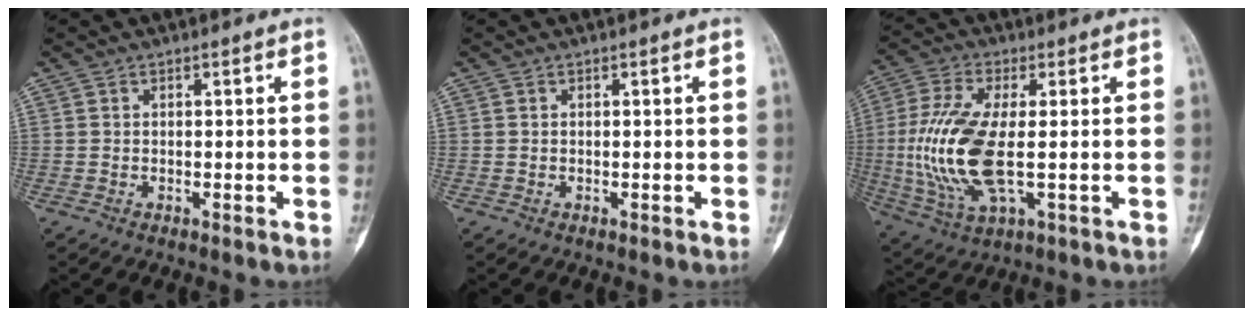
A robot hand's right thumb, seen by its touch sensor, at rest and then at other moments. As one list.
[{"total": 0.0}, {"total": 15.7, "force": [-1.0, 5.9, 14.4], "torque": [-0.327, -0.006, -0.015]}]